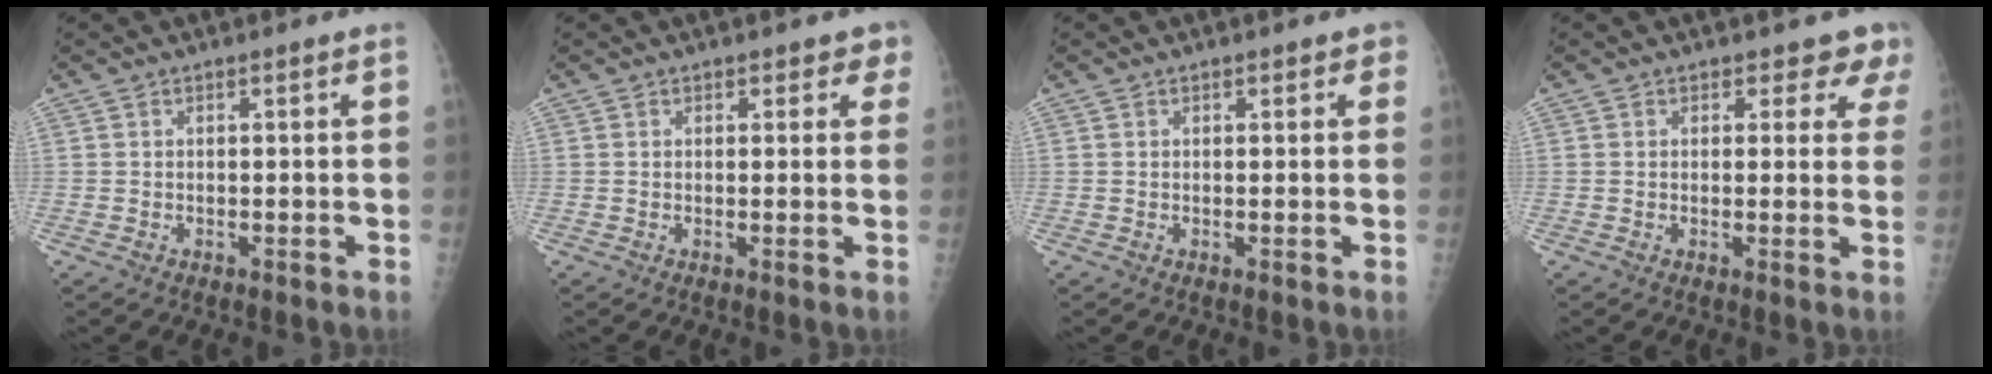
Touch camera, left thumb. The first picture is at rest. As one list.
[{"total": 2.6, "force": [1.6, 1.9, 0.7], "torque": [0.030, -0.004, 0.011]}, {"total": 1.5, "force": [0.8, 1.2, 0.5], "torque": [0.017, 0.000, 0.003]}, {"total": 4.6, "force": [3.7, 2.8, 0.3], "torque": [0.037, -0.018, 0.021]}]